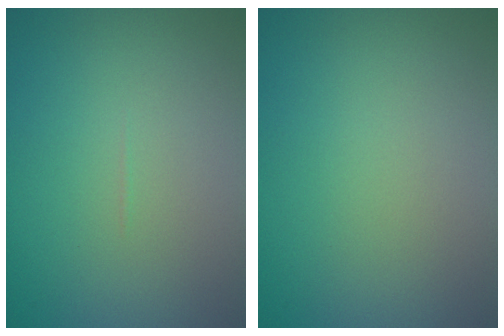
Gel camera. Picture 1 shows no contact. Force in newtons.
{"total": 0.0}